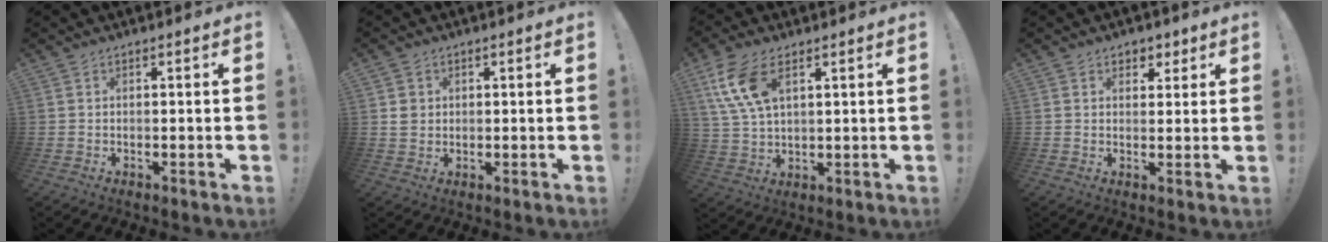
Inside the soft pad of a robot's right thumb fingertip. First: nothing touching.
{"total": 3.3, "force": [1.3, 2.9, 0.9], "torque": [0.003, -0.005, 0.022]}
{"total": 12.1, "force": [5.4, 6.6, 8.5], "torque": [-0.174, -0.007, 0.105]}
{"total": 4.0, "force": [2.1, 3.2, 1.1], "torque": [0.003, -0.010, 0.034]}